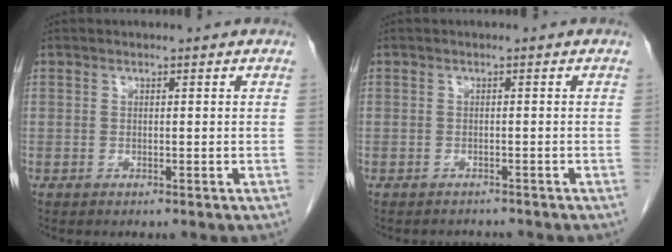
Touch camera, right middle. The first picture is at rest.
{"total": 2.3, "force": [-2.2, 0.7, 0.0], "torque": [-0.004, -0.006, -0.029]}